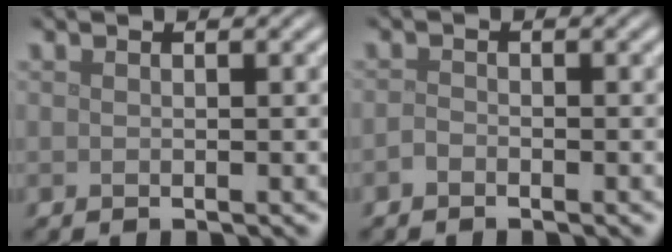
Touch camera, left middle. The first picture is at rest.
{"total": 0.8, "force": [-0.6, 0.4, 0.4], "torque": [-0.007, 0.000, -0.016]}